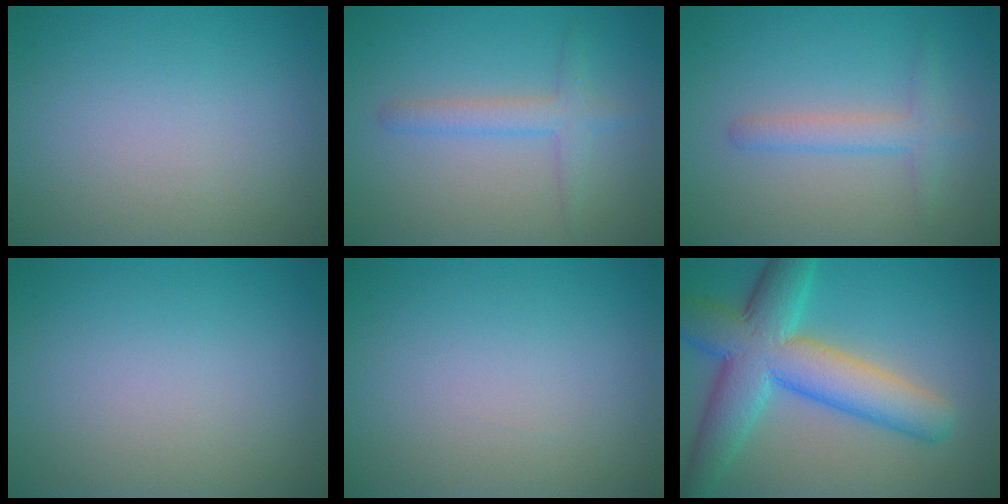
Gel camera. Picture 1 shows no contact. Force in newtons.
{"total": 2.3, "press": 2.3, "slide": 0.0}
{"total": 2.3, "press": 2.3, "slide": 0.2}
{"total": 0.0}
{"total": 0.0}
{"total": 9.5, "press": 9.5, "slide": 0.4}